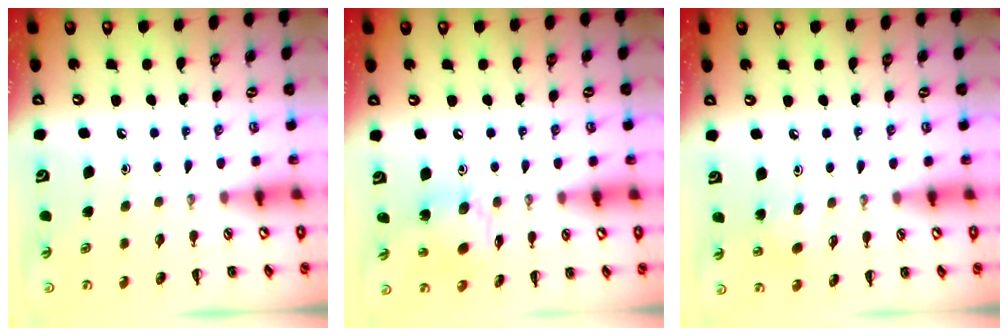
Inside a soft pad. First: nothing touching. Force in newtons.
{"total": 8.8, "press": 8.8, "slide": 0.6}
{"total": 4.0, "press": 3.9, "slide": 0.9}